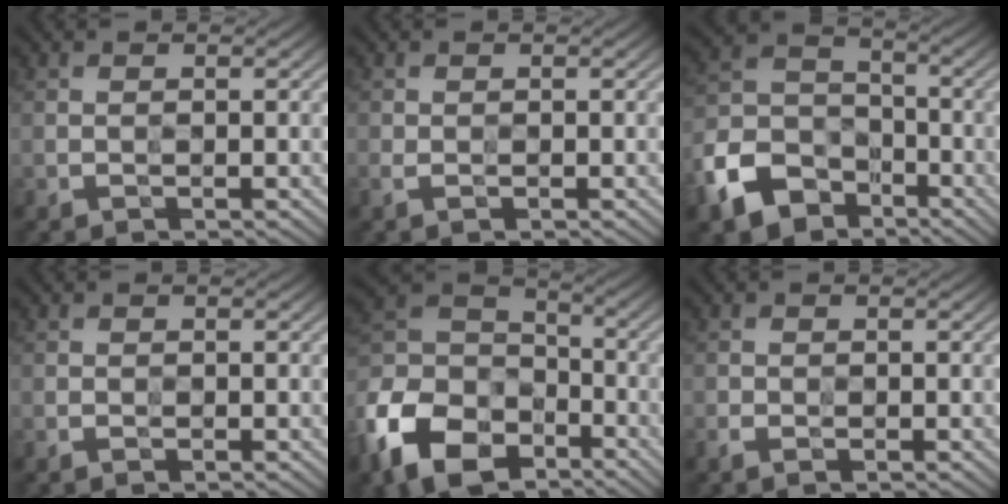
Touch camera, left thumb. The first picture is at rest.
{"total": 1.5, "force": [-0.7, 0.9, 1.0], "torque": [-0.022, -0.001, -0.014]}
{"total": 11.1, "force": [-6.3, 7.6, 5.1], "torque": [-0.135, -0.022, -0.135]}
{"total": 0.8, "force": [-0.6, 0.5, 0.3], "torque": [-0.004, -0.001, -0.011]}
{"total": 15.0, "force": [-8.6, 9.8, 7.5], "torque": [-0.221, -0.034, -0.174]}
{"total": 1.6, "force": [-1.1, 0.9, 0.7], "torque": [-0.010, -0.003, -0.025]}